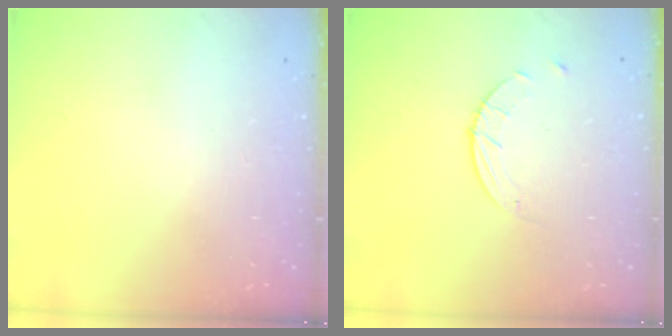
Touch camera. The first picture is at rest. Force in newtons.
{"total": 4.6, "press": 4.5, "slide": 0.5}